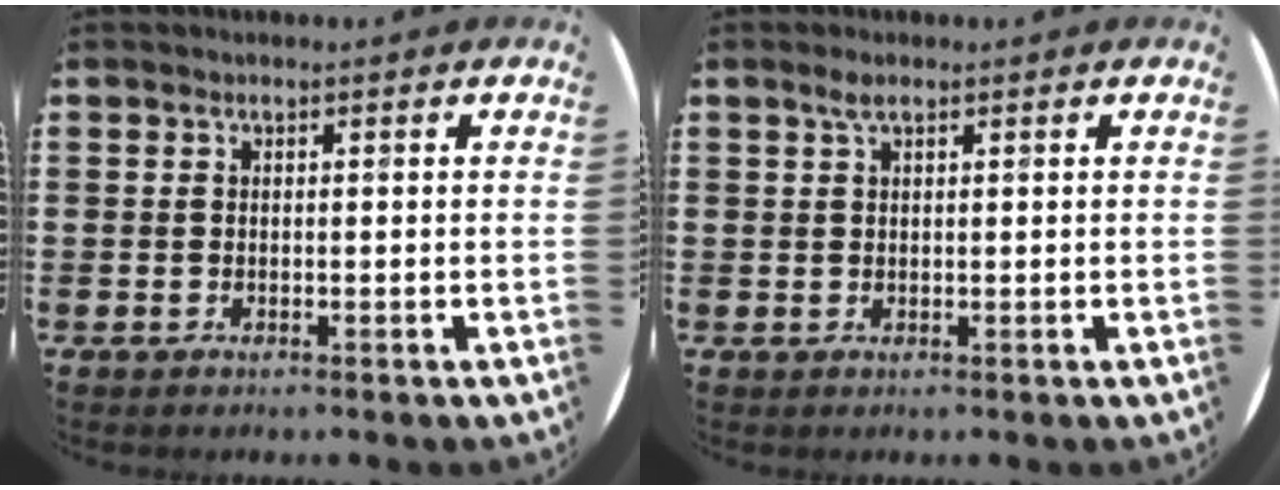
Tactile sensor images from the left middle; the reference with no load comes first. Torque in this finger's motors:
{"motor_torque": [0.41, -0.28, -0.16, 0.00]}